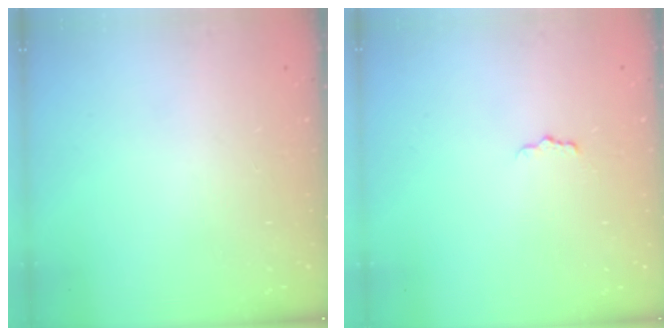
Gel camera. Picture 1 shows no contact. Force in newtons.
{"total": 2.9, "press": 2.9, "slide": 0.3}